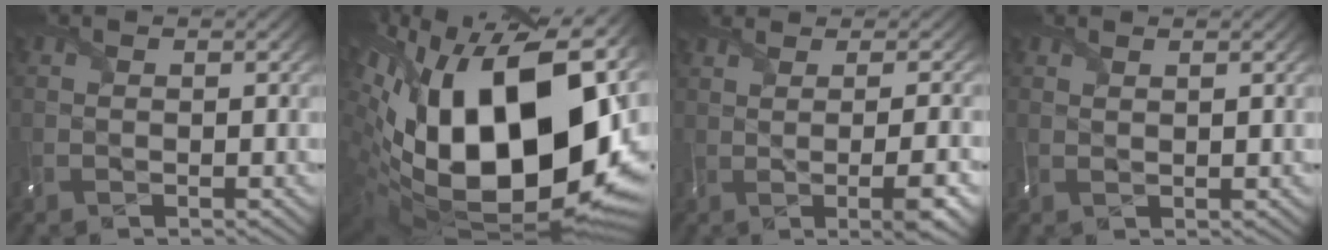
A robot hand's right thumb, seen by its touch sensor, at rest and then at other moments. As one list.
[{"total": 23.1, "force": [-0.1, 12.3, 19.5], "torque": [-0.381, -0.036, 0.003]}, {"total": 5.4, "force": [1.0, 1.2, 5.2], "torque": [-0.054, 0.027, 0.000]}, {"total": 1.0, "force": [0.7, 0.0, 0.7], "torque": [-0.003, -0.003, 0.010]}]